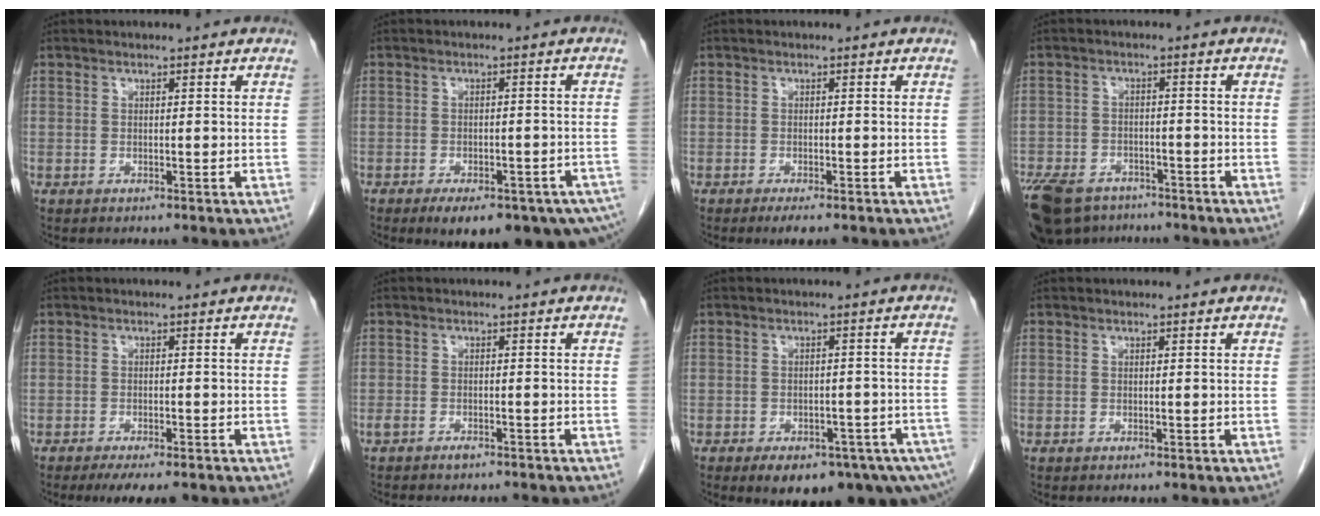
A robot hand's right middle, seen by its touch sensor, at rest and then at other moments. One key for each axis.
{"total": 15.1, "fx": -10.5, "fy": 5.8, "fz": 9.3, "tx": -0.099, "ty": -0.001, "tz": -0.127}
{"total": 3.1, "fx": -2.3, "fy": 0.7, "fz": 2.0, "tx": -0.025, "ty": -0.006, "tz": -0.031}
{"total": 15.0, "fx": -11.0, "fy": 8.0, "fz": 6.3, "tx": -0.169, "ty": -0.018, "tz": -0.161}
{"total": 5.8, "fx": -4.5, "fy": 1.4, "fz": 3.5, "tx": -0.043, "ty": -0.008, "tz": -0.063}
{"total": 4.0, "fx": -3.5, "fy": 1.1, "fz": 1.6, "tx": -0.027, "ty": -0.005, "tz": -0.044}
{"total": 13.3, "fx": -9.1, "fy": 5.3, "fz": 8.1, "tx": -0.082, "ty": 0.004, "tz": -0.113}
{"total": 0.0}